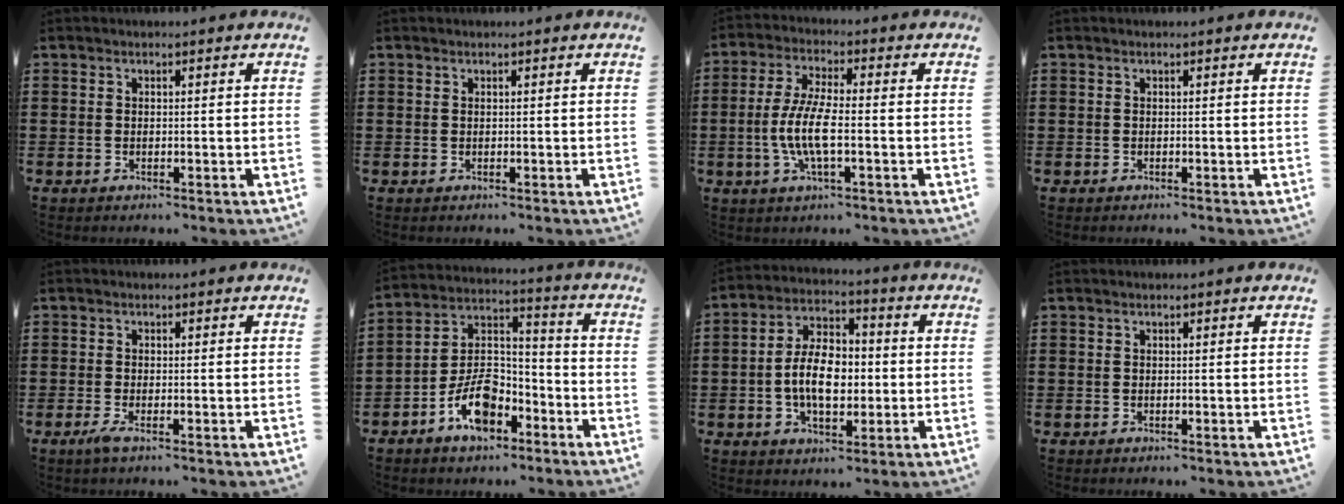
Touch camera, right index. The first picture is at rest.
{"total": 0.0}
{"total": 7.4, "force": [-1.9, 2.0, 6.8], "torque": [-0.151, -0.010, -0.042]}
{"total": 0.0}
{"total": 1.3, "force": [-0.6, 0.0, 1.2], "torque": [-0.026, -0.008, -0.011]}
{"total": 9.2, "force": [-5.5, 5.0, 5.4], "torque": [-0.113, 0.014, -0.103]}
{"total": 8.6, "force": [-0.8, 5.2, 6.9], "torque": [-0.148, 0.005, -0.023]}
{"total": 0.0}